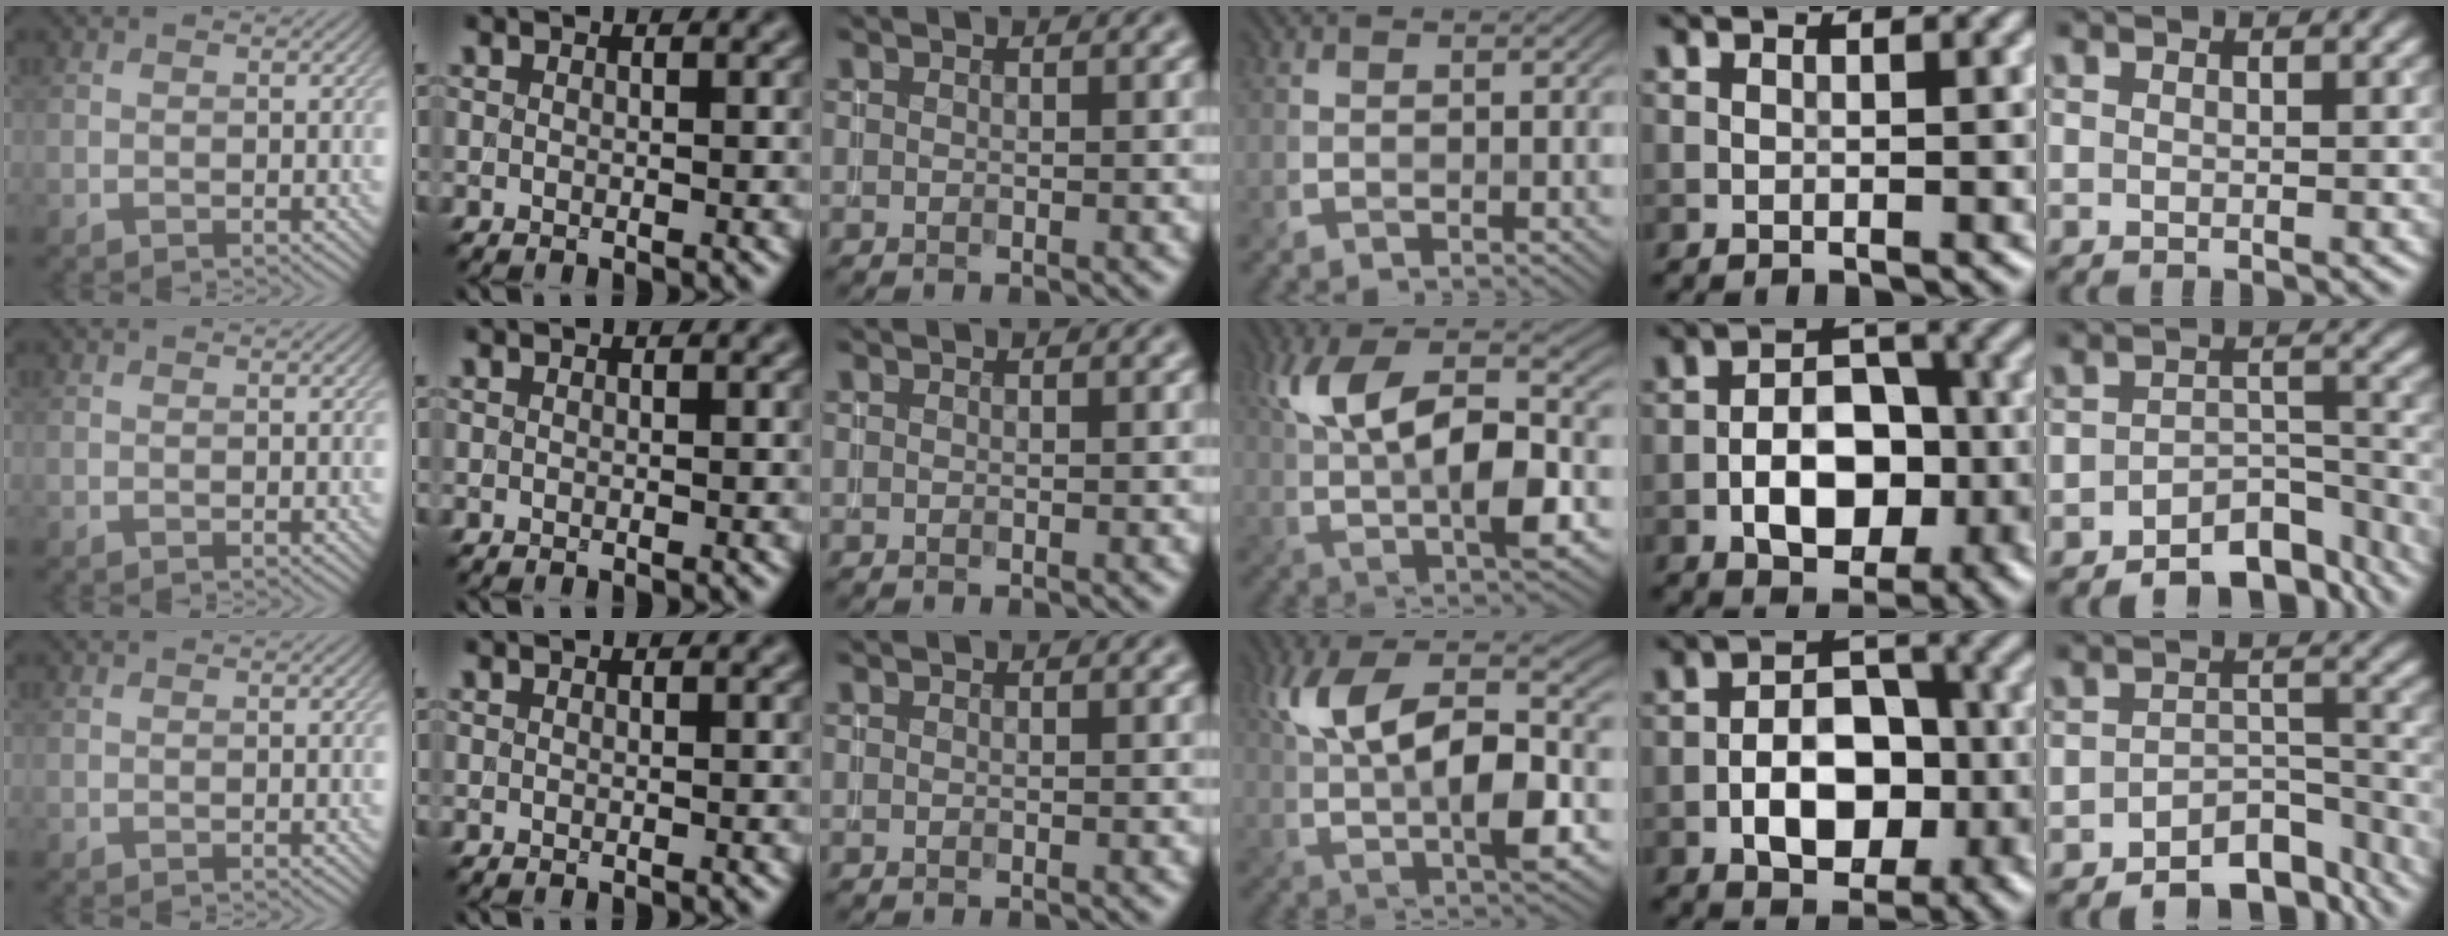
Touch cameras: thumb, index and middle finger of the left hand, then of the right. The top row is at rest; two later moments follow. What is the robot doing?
{"motion": "insert", "object": "backpack"}